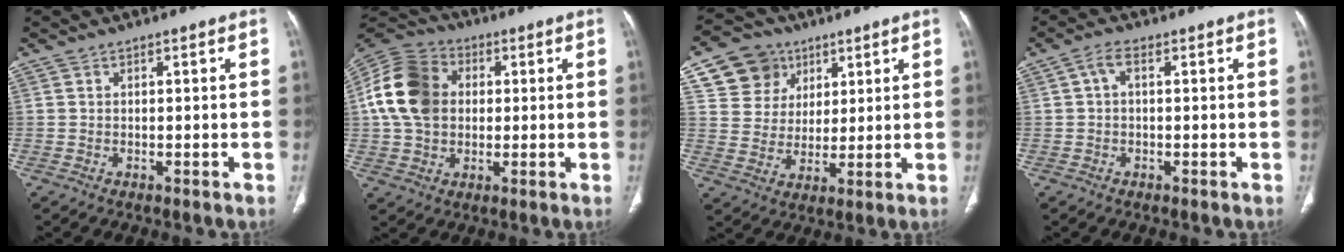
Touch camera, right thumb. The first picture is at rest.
{"total": 15.3, "force": [1.6, 11.7, 9.7], "torque": [-0.177, 0.019, 0.021]}
{"total": 11.3, "force": [5.6, 9.4, 2.9], "torque": [-0.021, -0.014, 0.107]}
{"total": 2.3, "force": [0.3, 1.1, 1.9], "torque": [-0.037, 0.011, 0.003]}